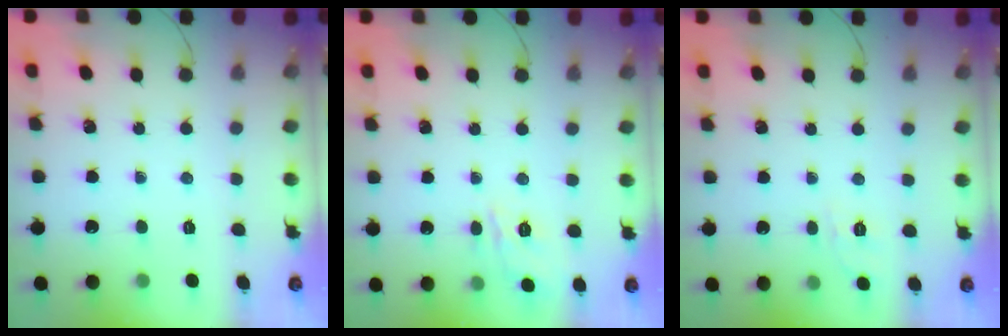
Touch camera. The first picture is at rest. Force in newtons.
{"total": 7.2, "press": 7.2, "slide": 1.1}
{"total": 4.5, "press": 4.1, "slide": 1.9}